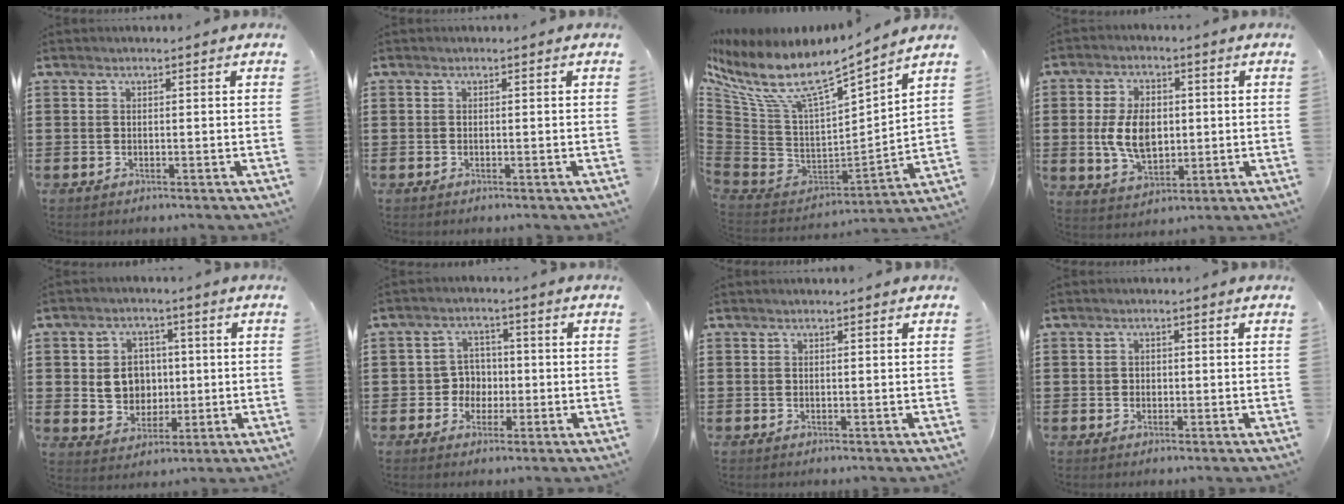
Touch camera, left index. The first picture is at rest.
{"total": 0.0}
{"total": 8.6, "force": [5.5, 2.4, 6.2], "torque": [-0.147, -0.054, 0.085]}
{"total": 8.2, "force": [0.3, 5.2, 6.3], "torque": [-0.138, 0.007, 0.000]}
{"total": 6.1, "force": [0.5, 5.6, 2.4], "torque": [-0.045, 0.008, 0.004]}
{"total": 4.1, "force": [-0.8, 3.9, 1.2], "torque": [-0.037, 0.008, -0.018]}
{"total": 0.0}
{"total": 1.0, "force": [0.0, 1.0, 0.3], "torque": [-0.008, 0.007, -0.002]}